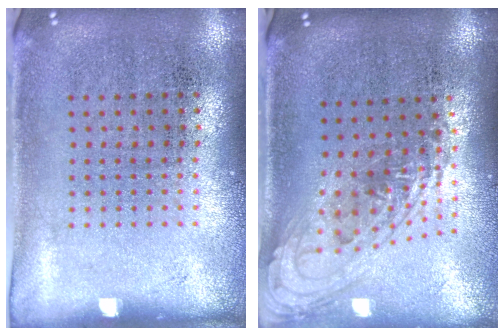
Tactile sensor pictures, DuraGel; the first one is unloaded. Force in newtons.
{"total": 1.5, "press": 1.3, "slide": 0.7}